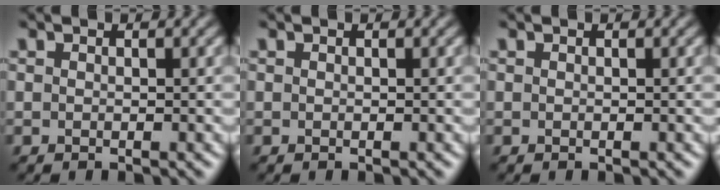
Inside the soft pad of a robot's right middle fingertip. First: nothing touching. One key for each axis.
{"total": 0.0}
{"total": 0.0}